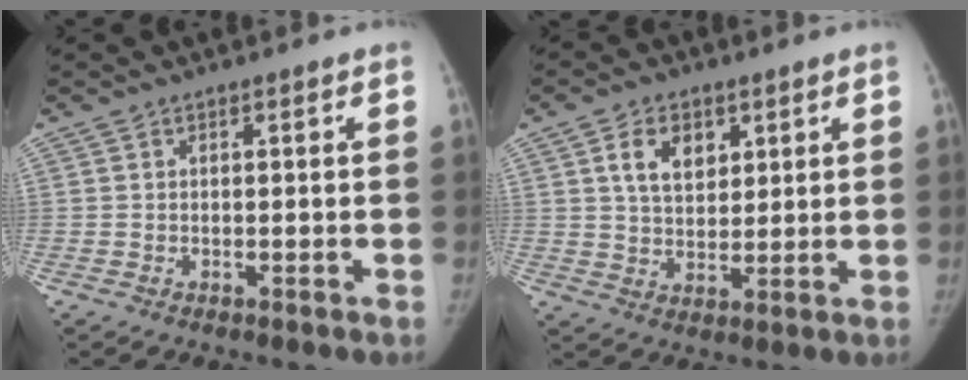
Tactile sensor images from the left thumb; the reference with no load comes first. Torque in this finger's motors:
{"motor_torque": [0.96, 0.99, 0.85, -0.55, 0.20]}